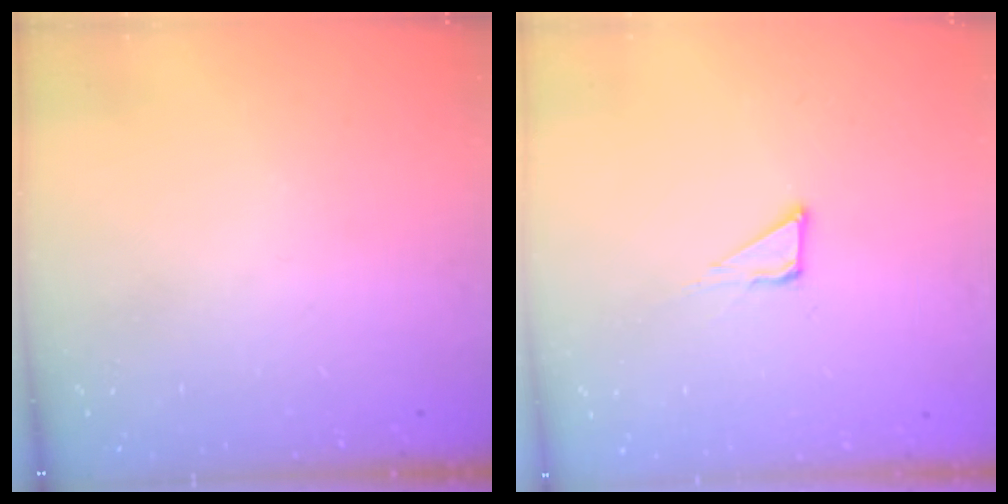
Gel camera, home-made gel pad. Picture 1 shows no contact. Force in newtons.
{"total": 3.9, "press": 3.9, "slide": 0.3}